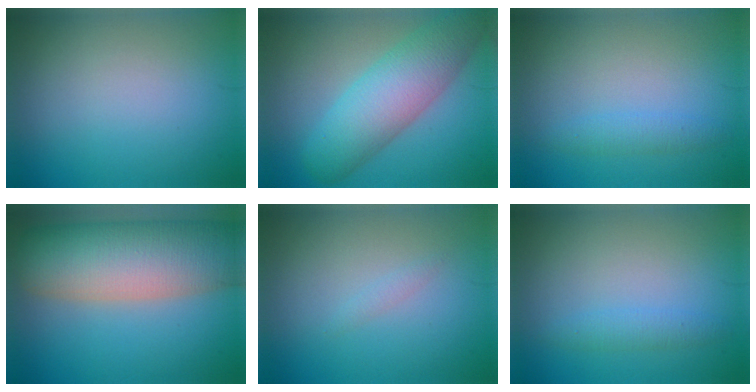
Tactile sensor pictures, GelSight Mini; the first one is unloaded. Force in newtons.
{"total": 7.6, "press": 7.6, "slide": 0.4}
{"total": 1.6, "press": 1.6, "slide": 0.1}
{"total": 12.3, "press": 12.2, "slide": 0.9}
{"total": 0.6, "press": 0.6, "slide": 0.1}
{"total": 1.6, "press": 1.6, "slide": 0.1}